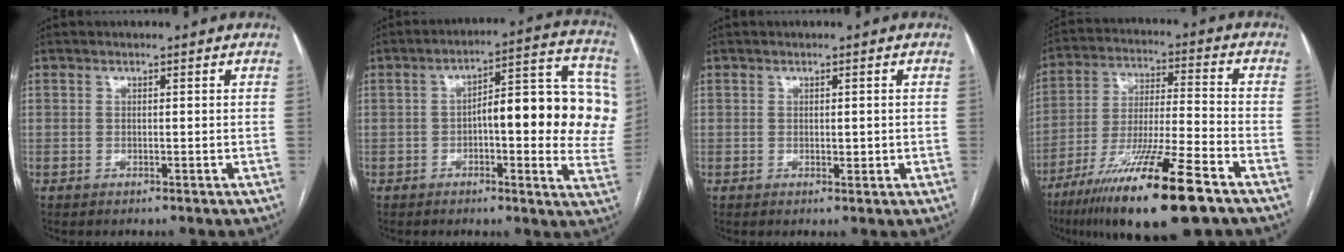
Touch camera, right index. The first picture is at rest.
{"total": 18.1, "force": [0.5, 5.0, 17.4], "torque": [-0.191, 0.039, 0.007]}
{"total": 1.1, "force": [0.1, 0.6, 0.9], "torque": [-0.011, -0.003, 0.003]}
{"total": 19.4, "force": [-12.0, 1.2, 15.2], "torque": [-0.266, -0.045, -0.211]}